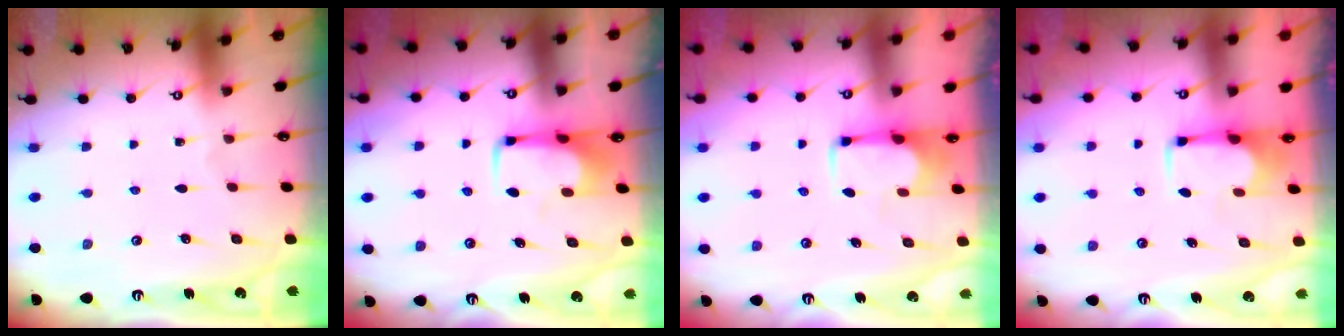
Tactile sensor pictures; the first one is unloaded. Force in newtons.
{"total": 6.9, "press": 6.9, "slide": 0.9}
{"total": 1.9, "press": 1.7, "slide": 0.7}
{"total": 1.9, "press": 1.7, "slide": 0.7}